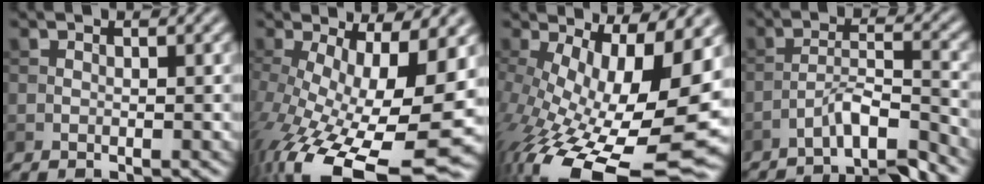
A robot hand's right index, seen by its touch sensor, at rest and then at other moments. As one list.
[{"total": 15.7, "force": [-4.5, 5.7, 13.9], "torque": [-0.250, -0.035, -0.058]}, {"total": 16.9, "force": [-3.4, 6.5, 15.2], "torque": [-0.262, -0.029, -0.045]}, {"total": 5.5, "force": [-4.4, 0.6, 3.2], "torque": [-0.050, 0.008, -0.079]}]